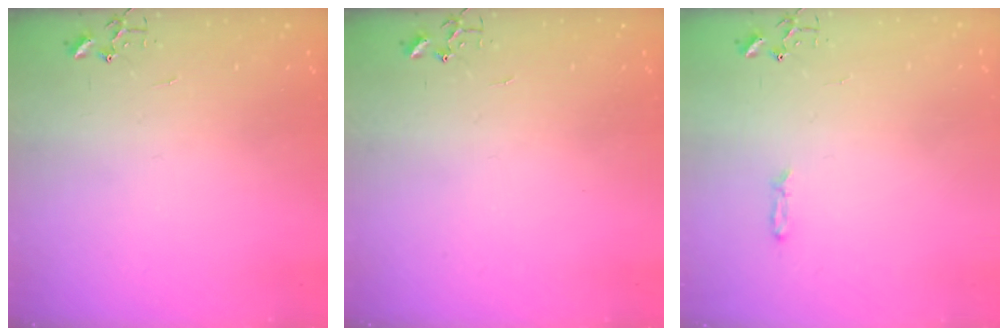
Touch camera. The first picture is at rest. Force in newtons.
{"total": 0.0}
{"total": 3.7, "press": 3.6, "slide": 0.4}